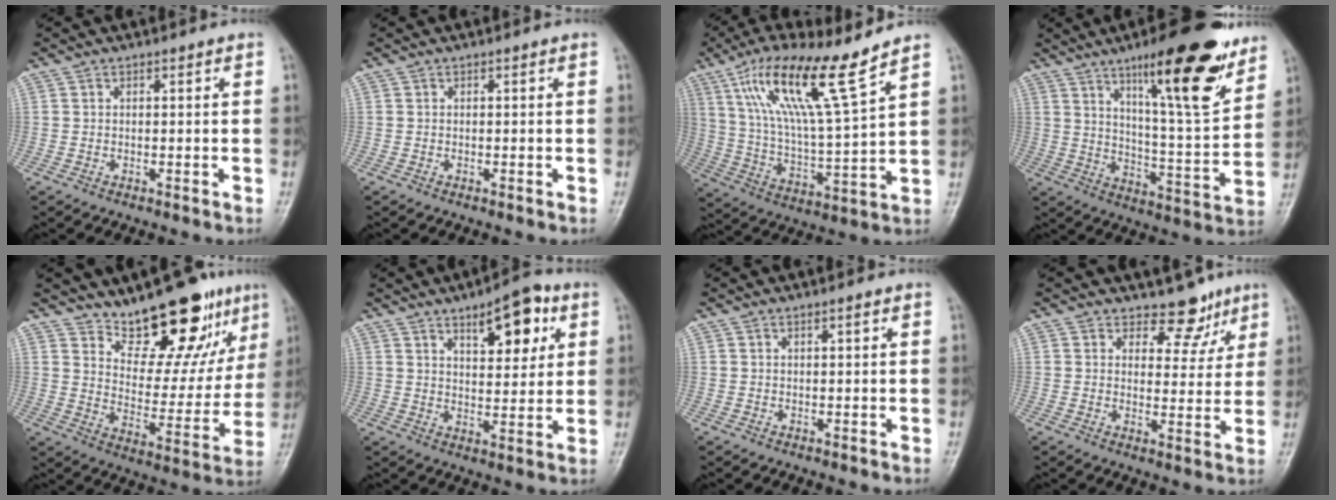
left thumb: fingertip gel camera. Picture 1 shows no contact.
{"total": 0.0}
{"total": 17.3, "force": [10.7, 2.0, 13.5], "torque": [-0.244, -0.045, 0.202]}
{"total": 20.0, "force": [12.3, 4.2, 15.2], "torque": [-0.194, -0.067, 0.195]}
{"total": 18.2, "force": [12.7, 7.2, 10.9], "torque": [-0.094, -0.083, 0.198]}
{"total": 11.2, "force": [5.4, 4.8, 8.6], "torque": [-0.092, -0.023, 0.078]}
{"total": 0.7, "force": [0.4, 0.1, 0.6], "torque": [-0.010, 0.000, 0.007]}
{"total": 6.5, "force": [4.9, 3.8, 1.8], "torque": [0.014, -0.033, 0.068]}